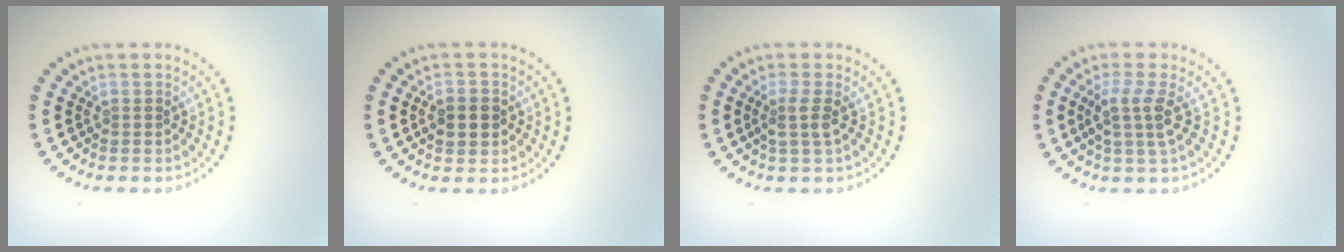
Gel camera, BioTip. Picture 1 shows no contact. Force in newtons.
{"total": 2.4, "press": 2.4, "slide": 0.3}
{"total": 1.9, "press": 1.5, "slide": 1.1}
{"total": 2.7, "press": 2.2, "slide": 1.7}